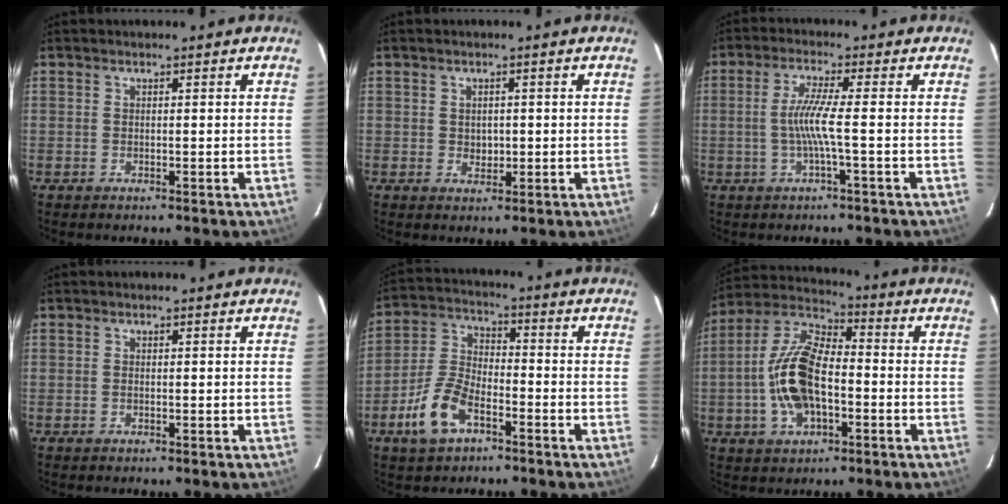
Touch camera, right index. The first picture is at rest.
{"total": 2.1, "force": [0.0, 1.8, 1.0], "torque": [-0.013, 0.000, 0.003]}
{"total": 5.2, "force": [-1.1, -1.0, 5.0], "torque": [-0.108, -0.003, -0.019]}
{"total": 0.0}
{"total": 10.6, "force": [-5.8, 5.2, 7.2], "torque": [-0.158, 0.007, -0.112]}
{"total": 14.3, "force": [-3.1, 7.4, 11.9], "torque": [-0.248, 0.012, -0.059]}